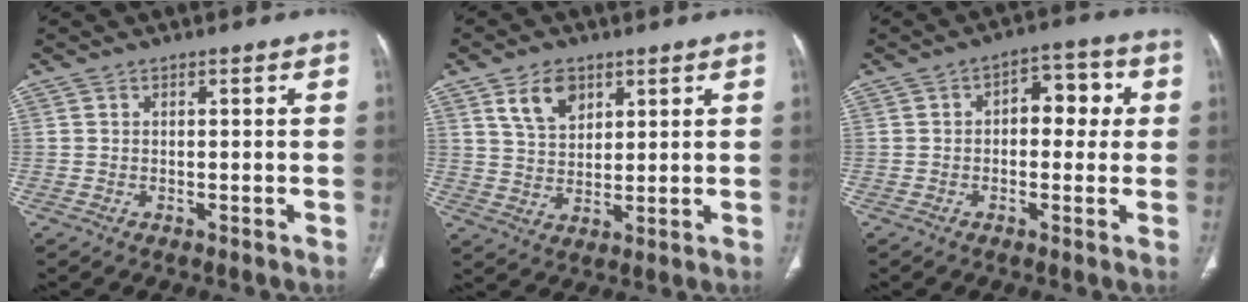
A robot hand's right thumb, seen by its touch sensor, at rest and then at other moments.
{"total": 7.2, "force": [3.9, 4.5, 4.1], "torque": [-0.054, -0.021, 0.076]}
{"total": 7.8, "force": [0.8, 4.8, 6.1], "torque": [-0.044, 0.023, 0.006]}